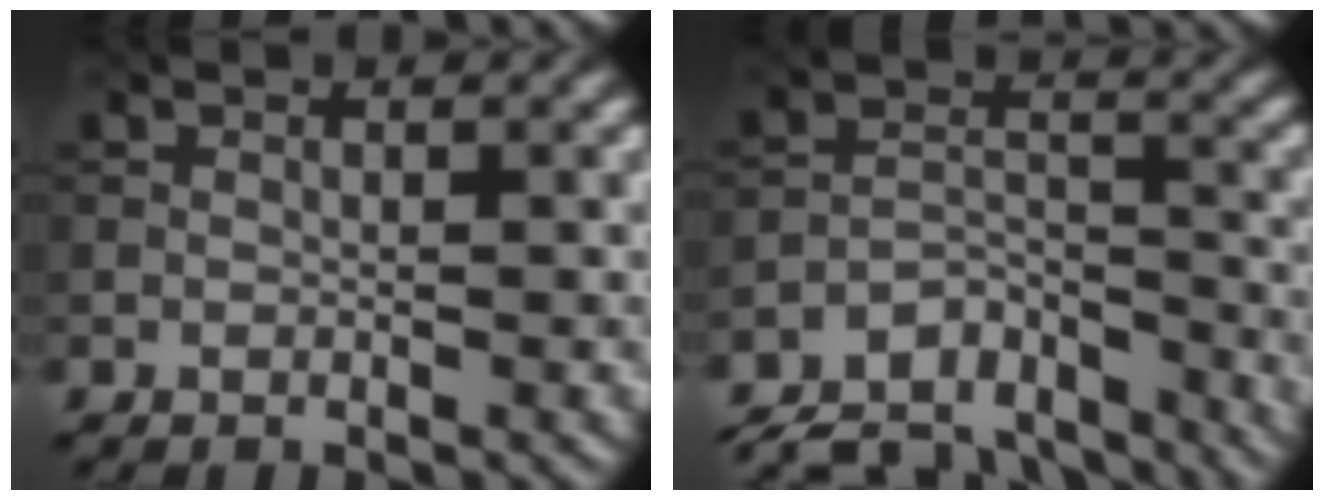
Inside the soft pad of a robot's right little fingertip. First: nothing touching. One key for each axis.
{"total": 10.5, "fx": -9.3, "fy": 3.7, "fz": 3.0, "tx": -0.046, "ty": -0.003, "tz": -0.138}